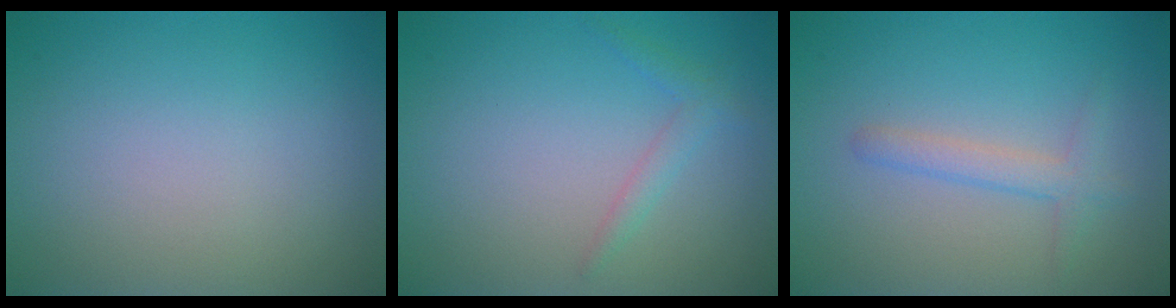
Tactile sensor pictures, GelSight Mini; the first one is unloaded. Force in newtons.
{"total": 1.4, "press": 1.4, "slide": 0.1}
{"total": 2.0, "press": 2.0, "slide": 0.1}